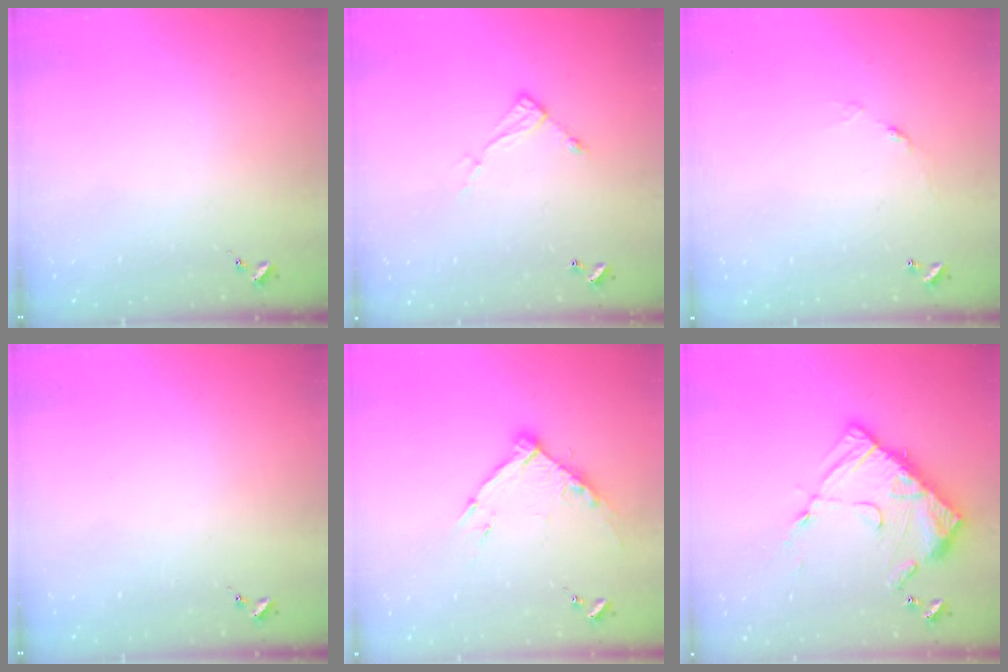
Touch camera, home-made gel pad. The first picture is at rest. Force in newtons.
{"total": 8.7, "press": 8.7, "slide": 0.4}
{"total": 4.7, "press": 4.7, "slide": 0.2}
{"total": 0.0}
{"total": 10.7, "press": 10.6, "slide": 1.3}
{"total": 16.0, "press": 15.9, "slide": 1.5}